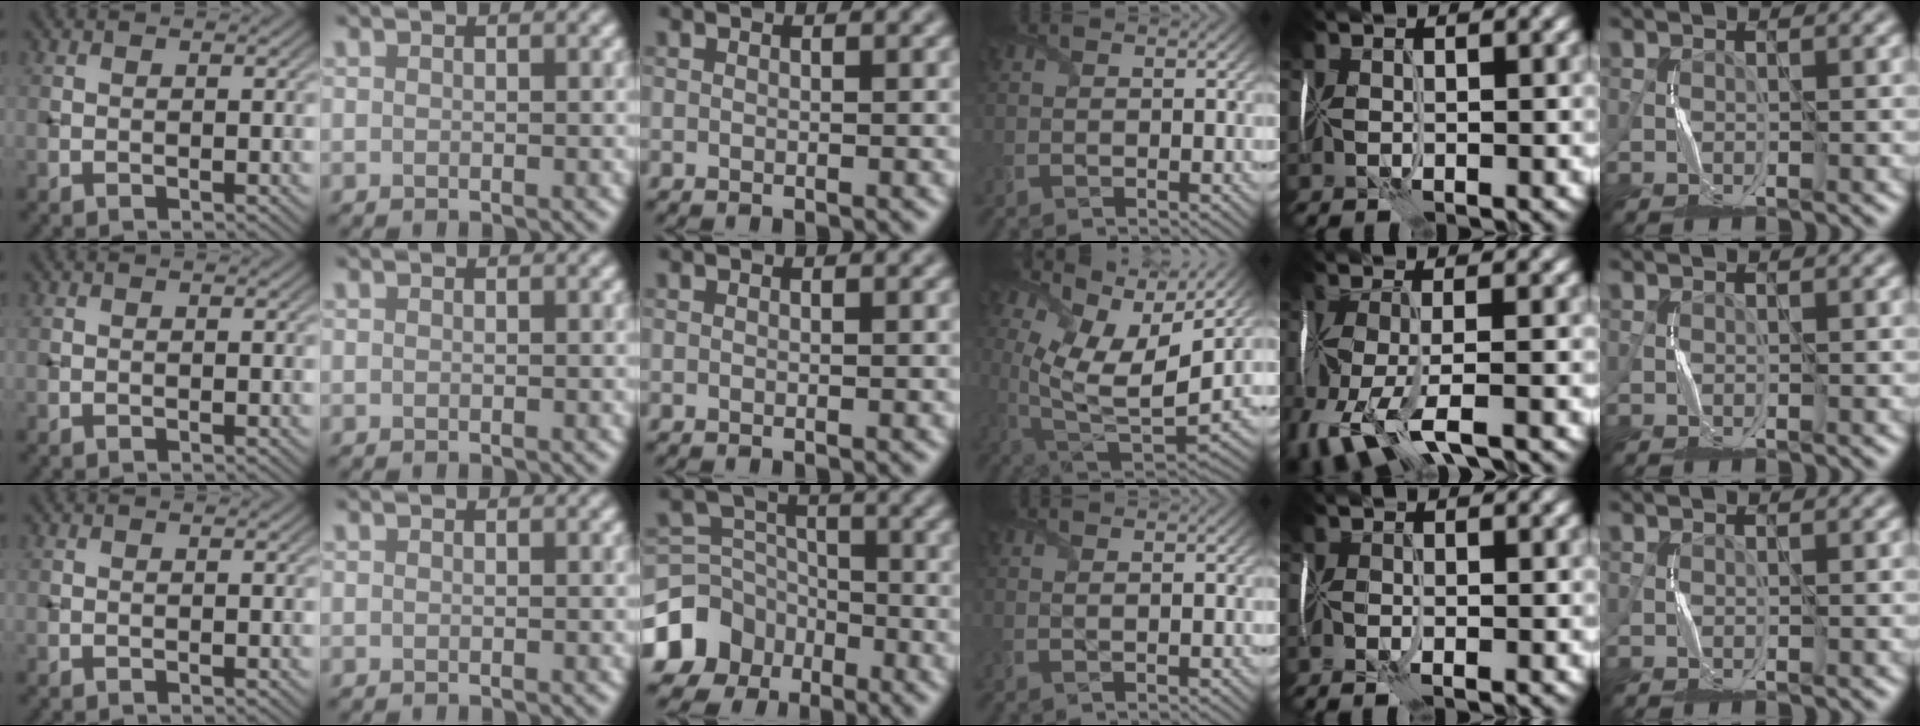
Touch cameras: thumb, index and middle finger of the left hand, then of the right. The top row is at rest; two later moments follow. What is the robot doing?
{"motion": "fold", "object": "map"}